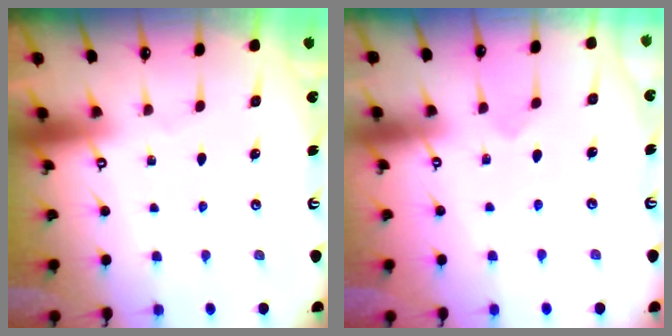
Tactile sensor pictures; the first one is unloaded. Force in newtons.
{"total": 2.5, "press": 2.5, "slide": 0.5}